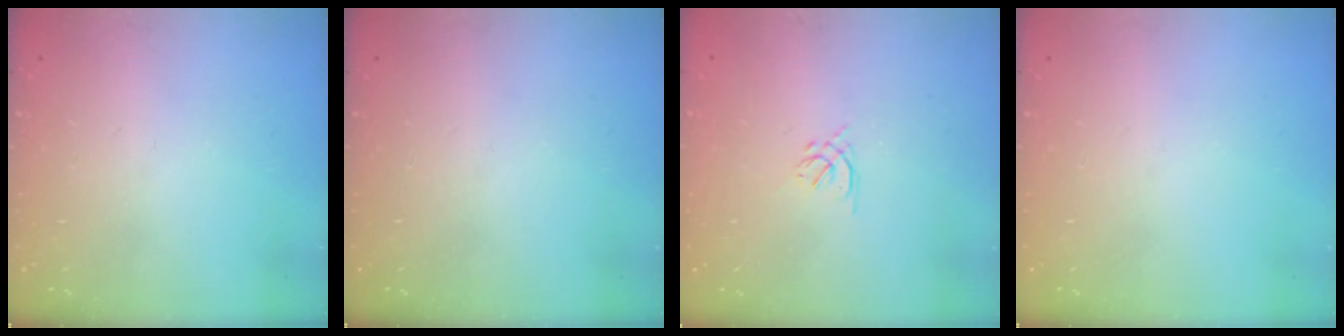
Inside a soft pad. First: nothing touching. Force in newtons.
{"total": 0.0}
{"total": 1.3, "press": 1.2, "slide": 0.5}
{"total": 0.0}